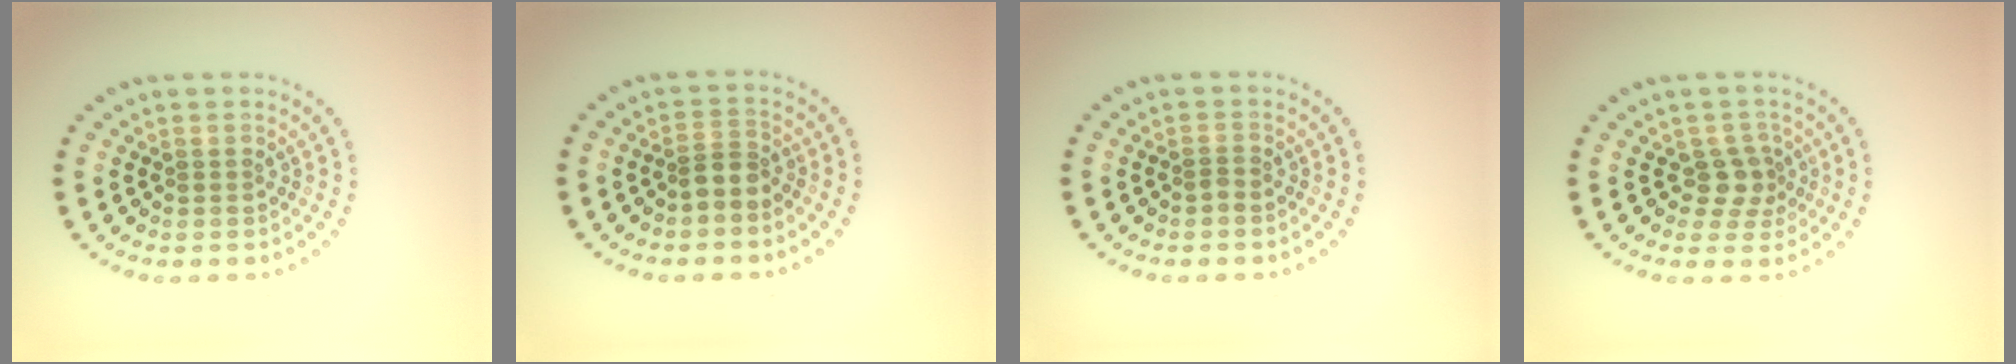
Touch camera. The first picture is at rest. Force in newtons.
{"total": 2.0, "press": 1.5, "slide": 1.3}
{"total": 0.5, "press": 0.2, "slide": 0.5}
{"total": 2.5, "press": 1.9, "slide": 1.6}